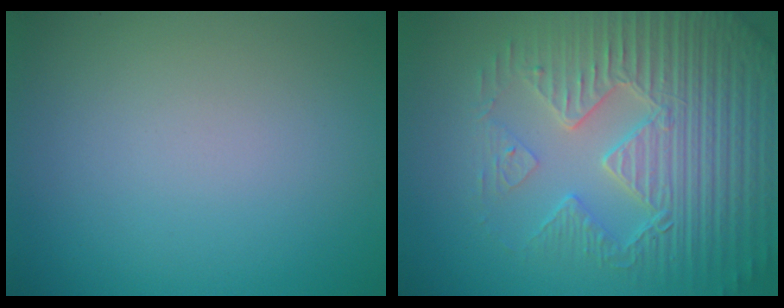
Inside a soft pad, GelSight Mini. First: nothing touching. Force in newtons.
{"total": 7.3, "press": 5.8, "slide": 4.4}